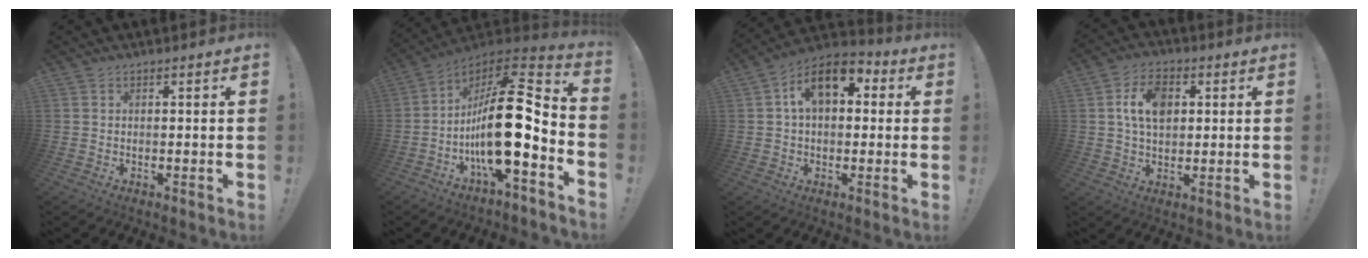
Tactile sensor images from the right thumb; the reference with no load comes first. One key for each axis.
{"total": 21.5, "fx": -3.1, "fy": 7.1, "fz": 20.1, "tx": -0.350, "ty": -0.001, "tz": -0.054}
{"total": 12.1, "fx": 4.0, "fy": 7.4, "fz": 8.7, "tx": -0.130, "ty": -0.001, "tz": 0.073}
{"total": 10.1, "fx": 2.3, "fy": 6.7, "fz": 7.3, "tx": -0.121, "ty": 0.007, "tz": 0.041}